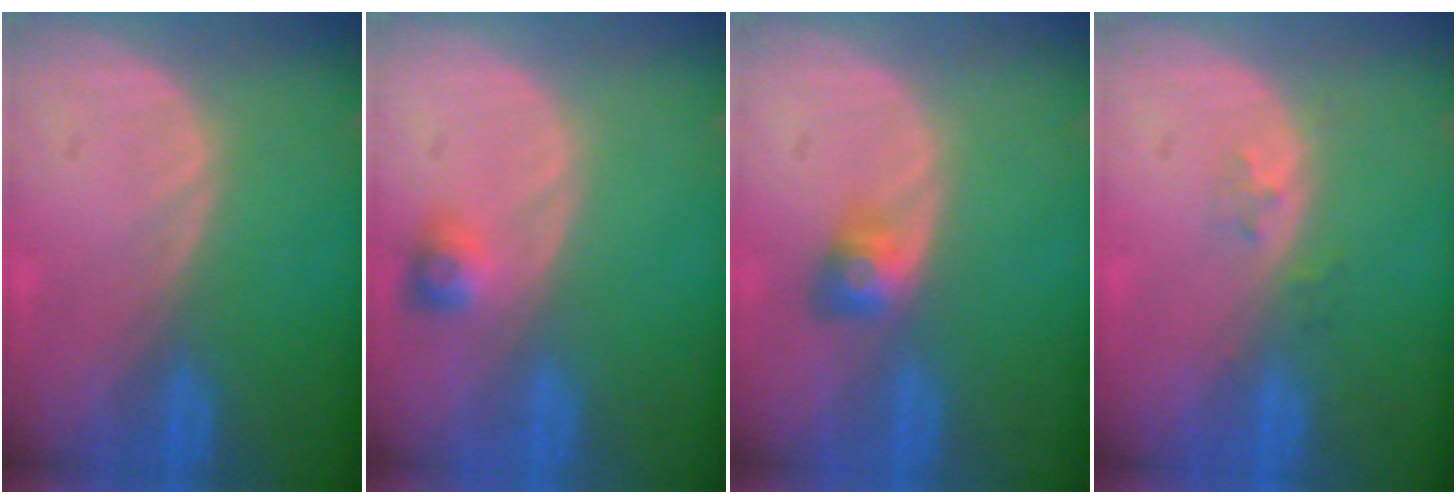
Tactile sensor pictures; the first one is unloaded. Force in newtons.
{"total": 2.6, "press": 2.4, "slide": 1.0}
{"total": 3.2, "press": 2.8, "slide": 1.4}
{"total": 1.9, "press": 1.4, "slide": 1.2}